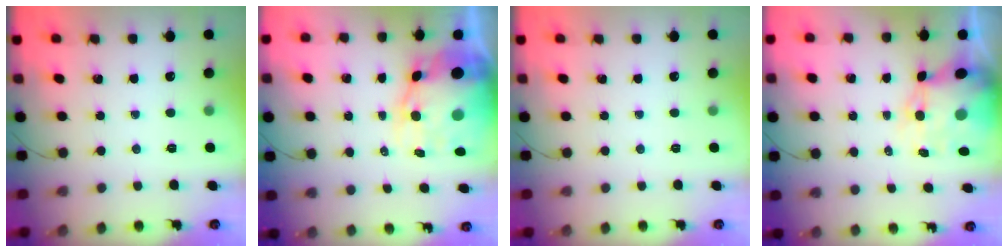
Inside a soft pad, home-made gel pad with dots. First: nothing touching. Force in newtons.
{"total": 14.4, "press": 13.8, "slide": 4.1}
{"total": 0.0}
{"total": 10.5, "press": 9.9, "slide": 3.3}